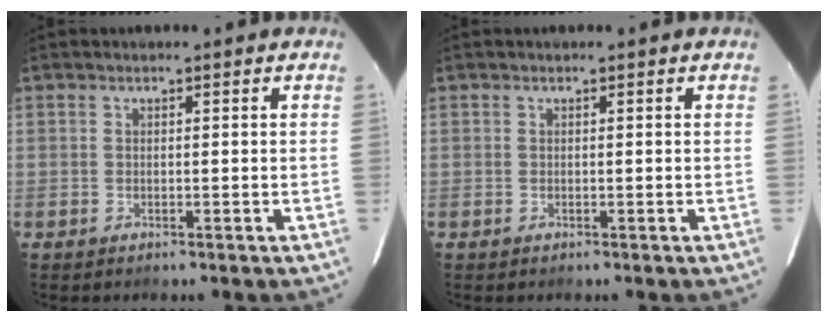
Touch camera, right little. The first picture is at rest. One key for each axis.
{"total": 0.0}